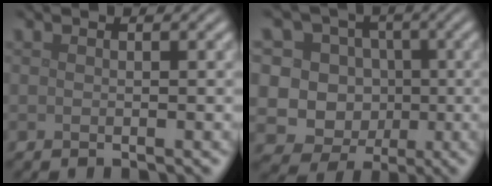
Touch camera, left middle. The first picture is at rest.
{"total": 12.1, "force": [1.2, 11.4, 3.8], "torque": [-0.106, 0.035, 0.007]}